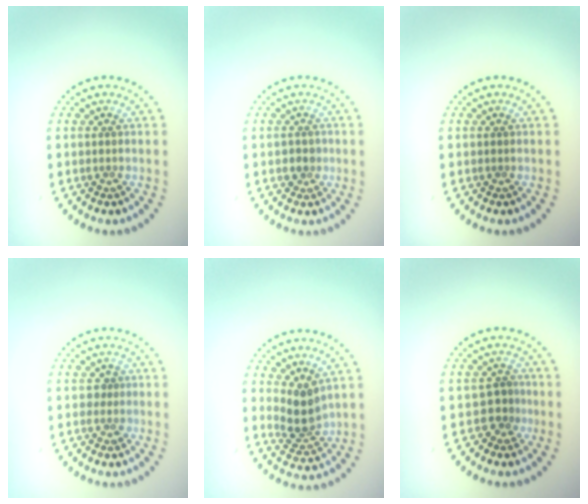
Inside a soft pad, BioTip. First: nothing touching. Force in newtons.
{"total": 1.5, "press": 1.3, "slide": 0.8}
{"total": 0.0}
{"total": 1.1, "press": 0.9, "slide": 0.7}
{"total": 3.2, "press": 2.5, "slide": 2.0}
{"total": 1.8, "press": 1.4, "slide": 1.1}